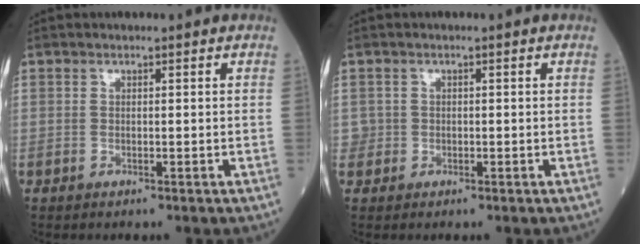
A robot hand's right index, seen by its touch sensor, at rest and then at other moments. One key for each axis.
{"total": 1.3, "fx": -0.2, "fy": 1.3, "fz": -0.1, "tx": 0.011, "ty": 0.007, "tz": -0.006}